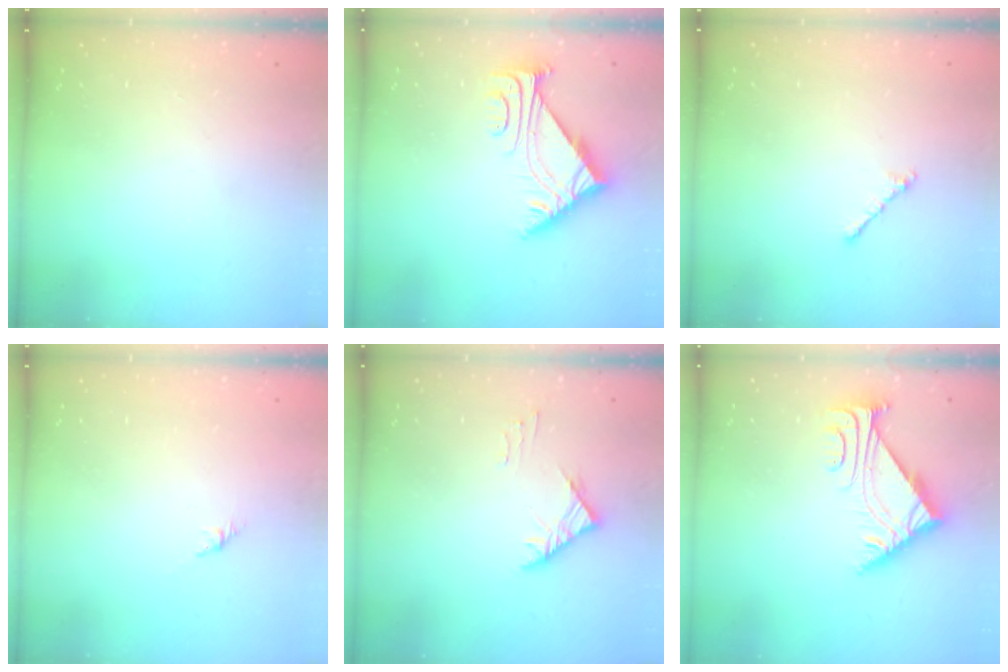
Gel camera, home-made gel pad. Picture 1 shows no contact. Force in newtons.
{"total": 6.2, "press": 6.2, "slide": 0.7}
{"total": 1.0, "press": 0.9, "slide": 0.4}
{"total": 3.0, "press": 2.9, "slide": 0.7}
{"total": 3.3, "press": 3.2, "slide": 0.8}
{"total": 5.5, "press": 5.4, "slide": 0.8}